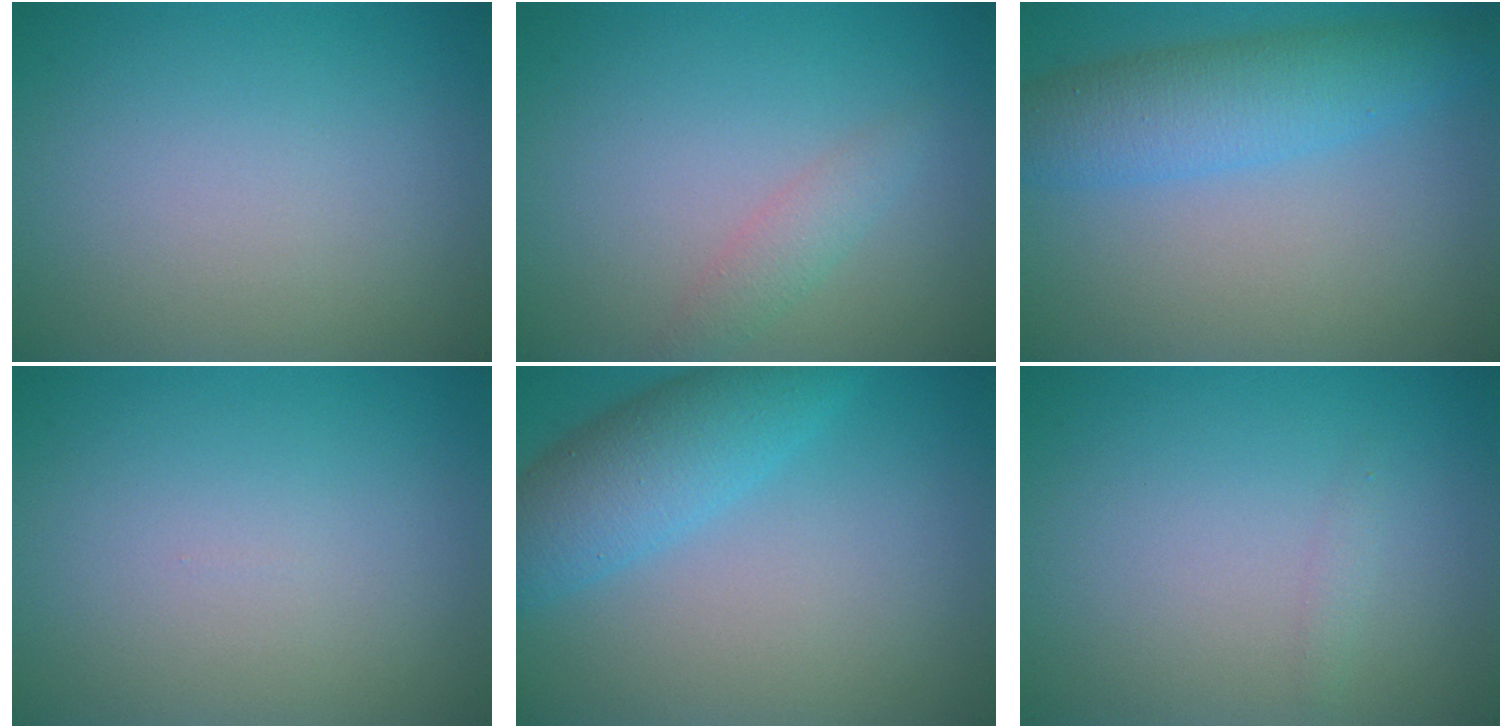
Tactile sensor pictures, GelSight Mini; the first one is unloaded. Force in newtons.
{"total": 1.6, "press": 1.6, "slide": 0.1}
{"total": 5.1, "press": 5.1, "slide": 0.3}
{"total": 0.0}
{"total": 5.3, "press": 5.3, "slide": 0.2}
{"total": 0.6, "press": 0.6, "slide": 0.0}